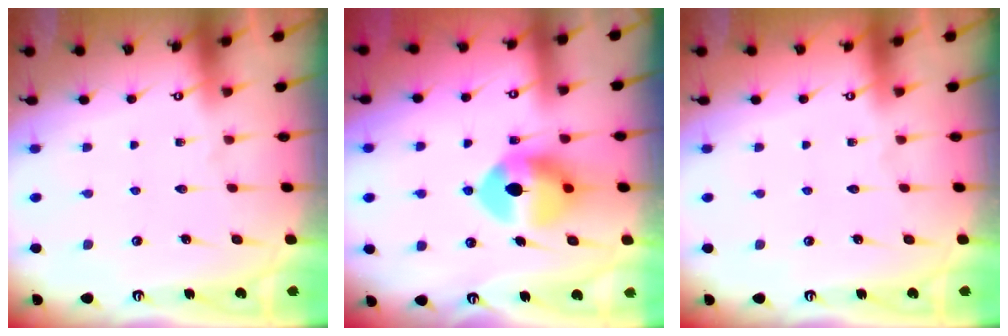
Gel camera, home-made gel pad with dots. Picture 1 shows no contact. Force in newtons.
{"total": 10.7, "press": 10.5, "slide": 1.7}
{"total": 0.0}